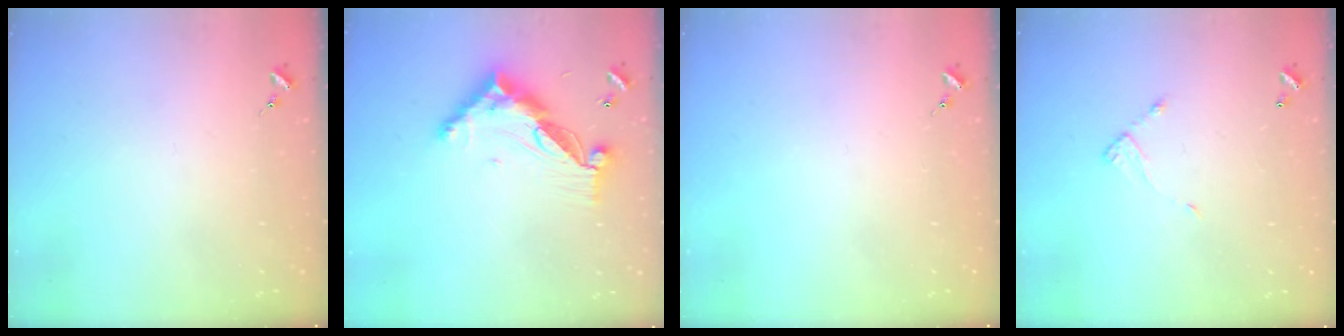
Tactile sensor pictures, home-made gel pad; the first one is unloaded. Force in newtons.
{"total": 13.7, "press": 13.6, "slide": 1.0}
{"total": 0.0}
{"total": 4.9, "press": 4.9, "slide": 0.4}